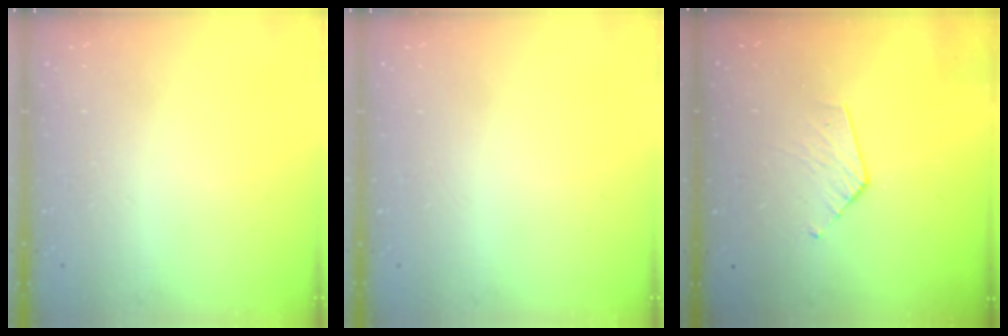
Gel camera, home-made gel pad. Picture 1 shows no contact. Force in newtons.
{"total": 0.0}
{"total": 4.2, "press": 4.2, "slide": 0.3}